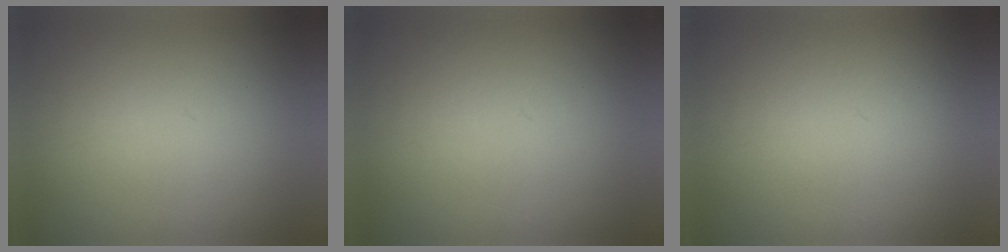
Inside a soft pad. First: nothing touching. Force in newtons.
{"total": 1.4}
{"total": 1.2}